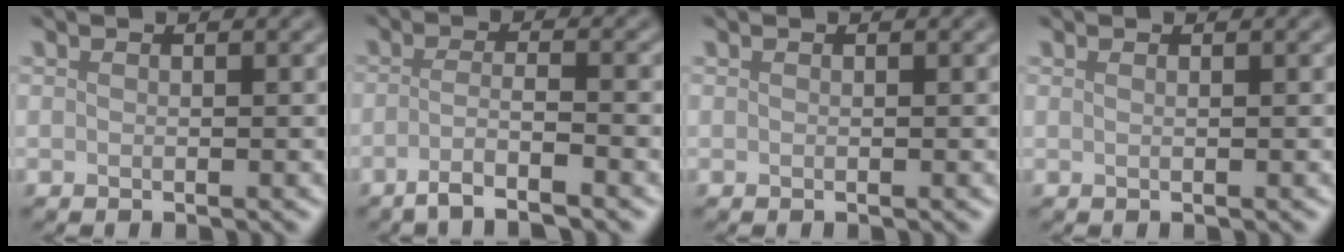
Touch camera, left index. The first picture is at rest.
{"total": 3.7, "force": [-2.0, 0.7, 3.0], "torque": [-0.046, 0.003, -0.053]}
{"total": 0.0}
{"total": 0.7, "force": [0.3, 0.3, 0.5], "torque": [-0.004, -0.002, -0.002]}